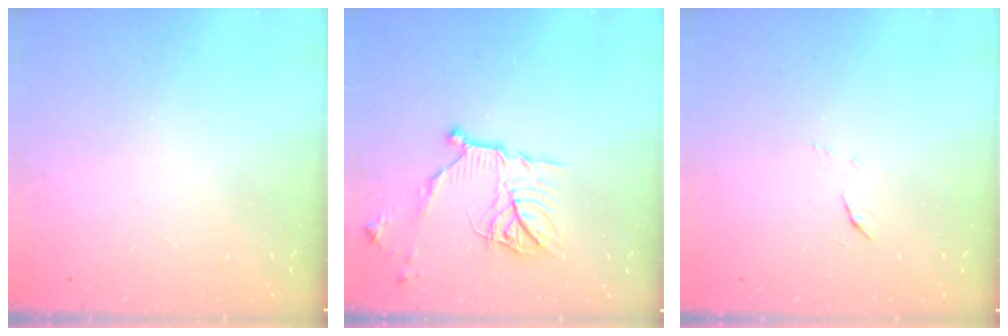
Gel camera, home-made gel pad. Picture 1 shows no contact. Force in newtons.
{"total": 14.7, "press": 14.7, "slide": 0.2}
{"total": 4.1, "press": 4.1, "slide": 0.3}